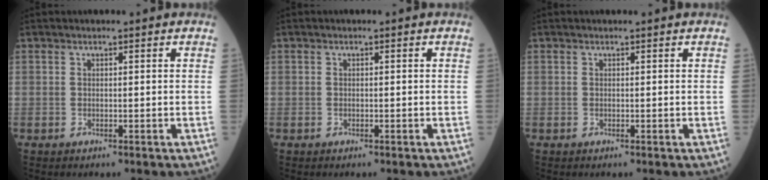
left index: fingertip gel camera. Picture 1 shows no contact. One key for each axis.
{"total": 0.0}
{"total": 0.0}